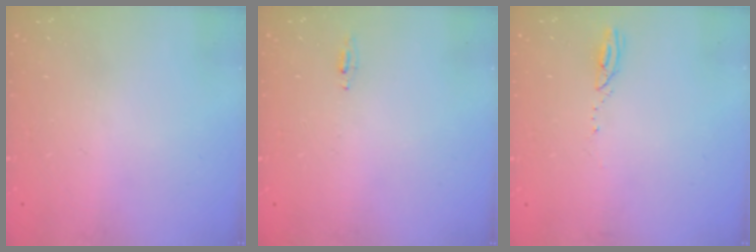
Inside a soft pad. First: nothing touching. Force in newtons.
{"total": 4.6, "press": 4.4, "slide": 1.6}
{"total": 2.4, "press": 2.4, "slide": 0.3}